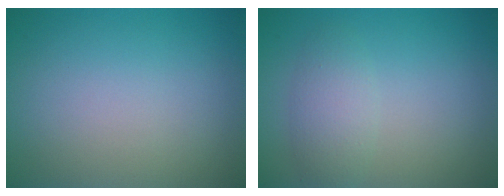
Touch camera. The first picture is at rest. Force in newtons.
{"total": 2.4, "press": 2.4, "slide": 0.1}